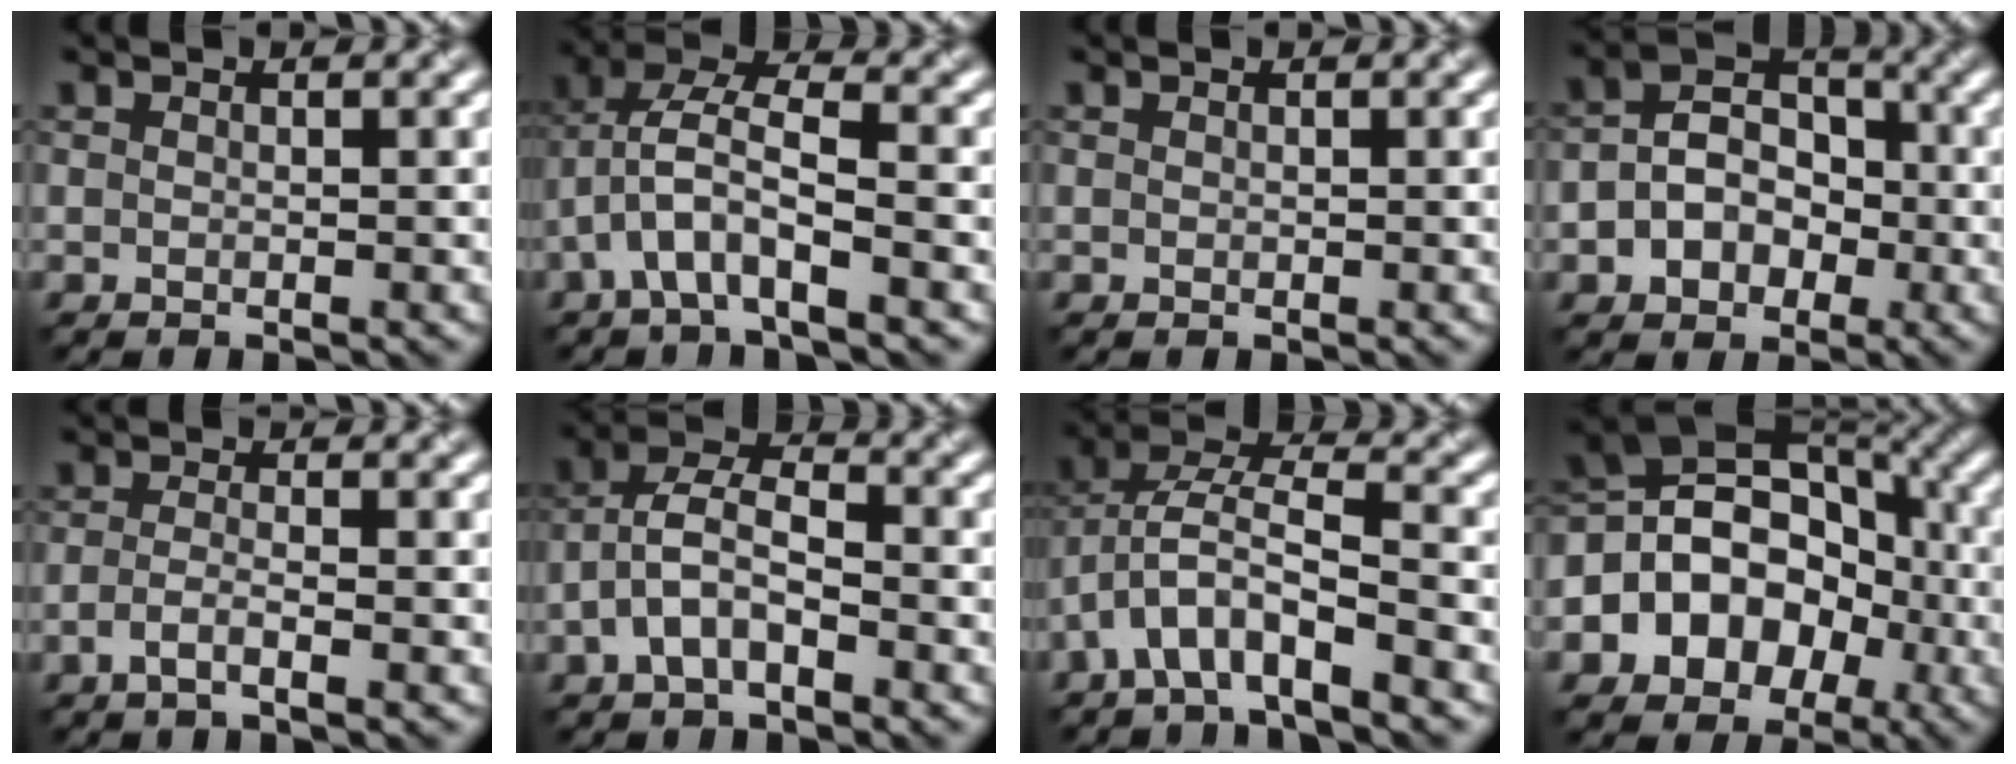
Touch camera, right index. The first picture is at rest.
{"total": 5.1, "force": [-1.4, 1.6, 4.6], "torque": [-0.094, 0.026, -0.037]}
{"total": 0.0}
{"total": 4.9, "force": [-1.0, 3.9, 2.8], "torque": [-0.043, 0.016, -0.026]}
{"total": 1.6, "force": [-0.9, 0.3, 1.3], "torque": [-0.027, 0.008, -0.028]}
{"total": 3.7, "force": [-1.6, 1.7, 2.9], "torque": [-0.058, 0.023, -0.041]}
{"total": 5.8, "force": [-2.9, 1.8, 4.7], "torque": [-0.088, 0.021, -0.063]}
{"total": 10.8, "force": [-1.8, 8.9, 5.9], "torque": [-0.093, 0.035, -0.061]}